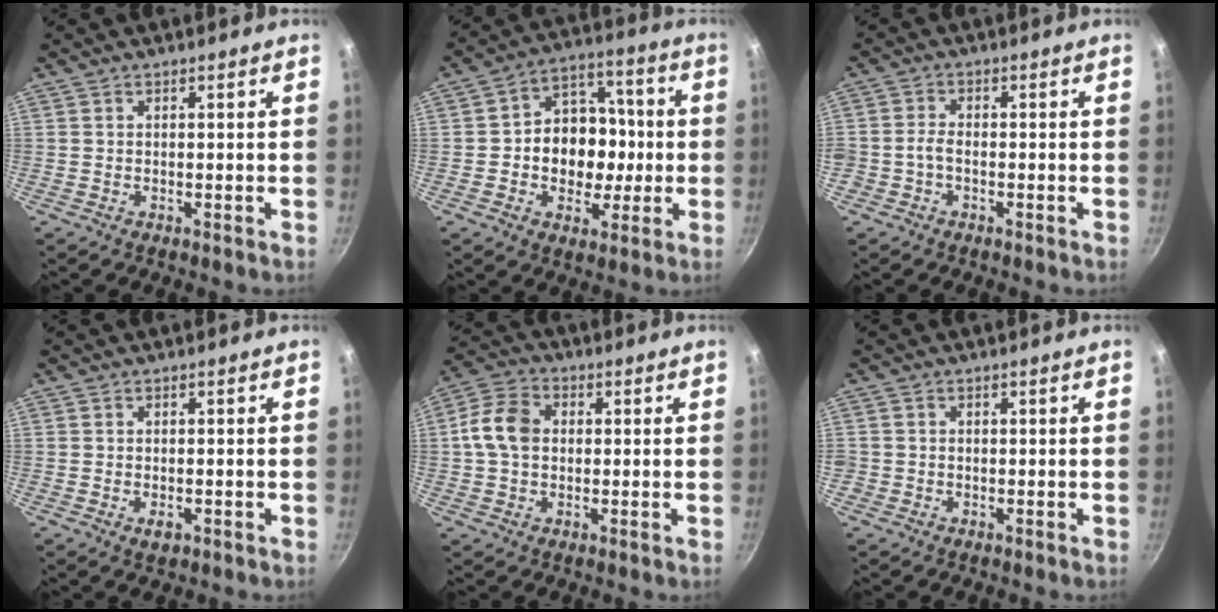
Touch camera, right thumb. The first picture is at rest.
{"total": 14.3, "force": [-1.2, 11.4, 8.6], "torque": [-0.083, 0.028, -0.027]}
{"total": 2.3, "force": [-1.1, 1.5, 1.4], "torque": [-0.027, 0.016, -0.025]}
{"total": 2.2, "force": [-0.9, 1.3, 1.5], "torque": [-0.025, 0.000, -0.013]}
{"total": 8.8, "force": [0.5, 6.7, 5.8], "torque": [-0.098, 0.020, -0.004]}
{"total": 1.3, "force": [-0.5, 1.2, 0.2], "torque": [-0.002, 0.003, -0.009]}